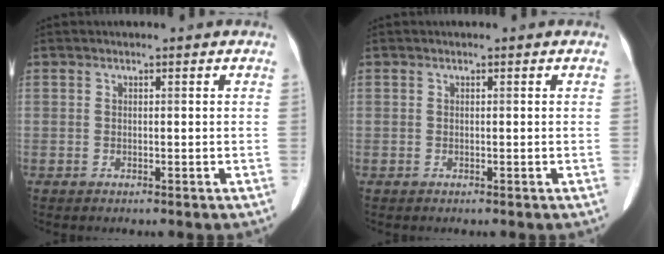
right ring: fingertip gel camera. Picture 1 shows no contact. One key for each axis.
{"total": 0.0}